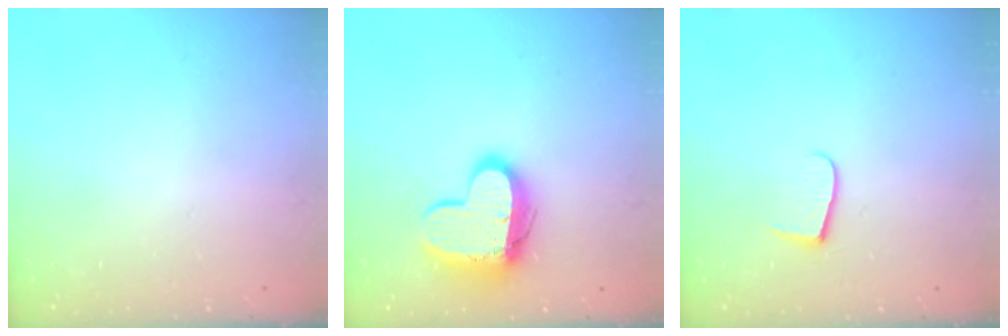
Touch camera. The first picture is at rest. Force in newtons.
{"total": 13.5, "press": 13.5, "slide": 1.2}
{"total": 6.2, "press": 6.2, "slide": 0.6}